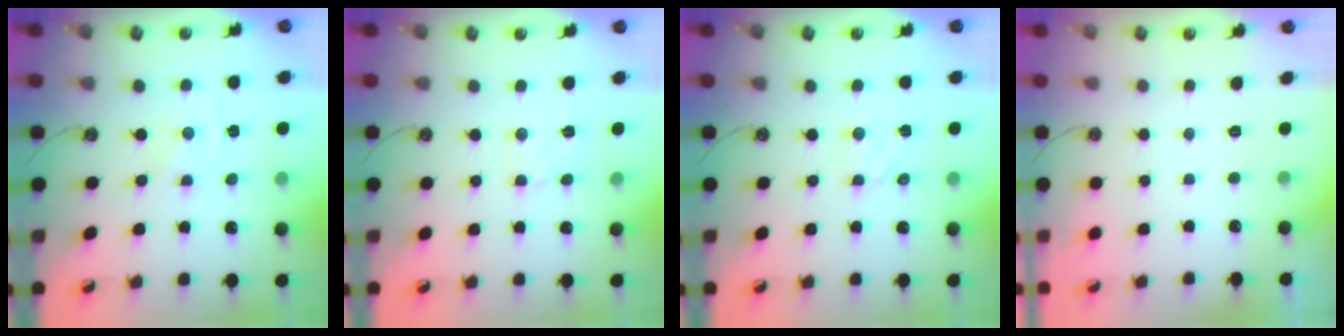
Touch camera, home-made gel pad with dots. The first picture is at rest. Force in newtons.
{"total": 2.9, "press": 2.8, "slide": 0.7}
{"total": 2.2, "press": 2.2, "slide": 0.3}
{"total": 0.0}